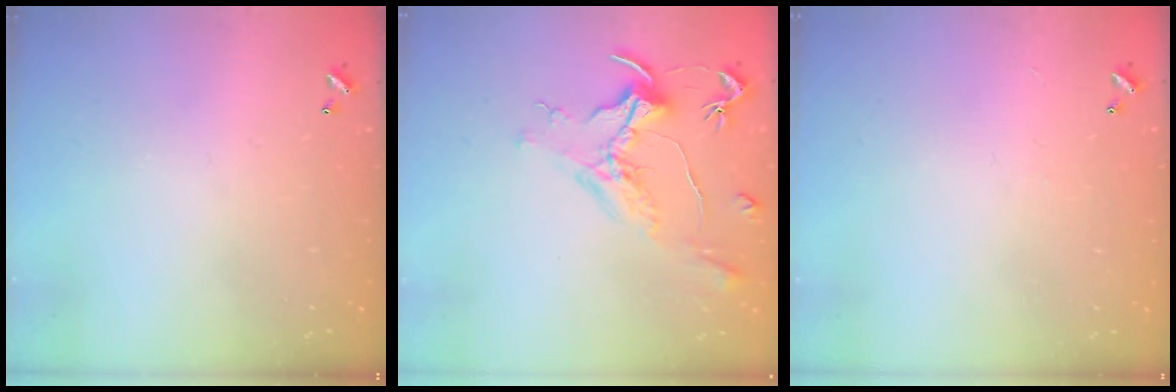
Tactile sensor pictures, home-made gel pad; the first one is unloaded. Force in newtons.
{"total": 1.6, "press": 1.4, "slide": 0.7}
{"total": 0.6, "press": 0.2, "slide": 0.6}